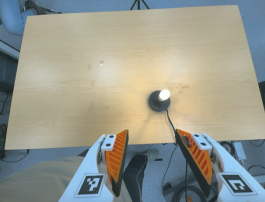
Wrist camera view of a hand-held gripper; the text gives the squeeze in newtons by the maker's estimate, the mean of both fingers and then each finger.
{"total": 0.0}